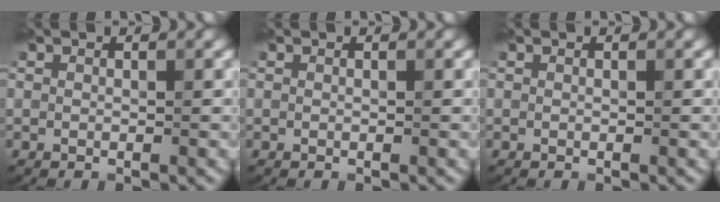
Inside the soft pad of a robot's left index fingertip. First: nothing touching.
{"total": 0.0}
{"total": 0.0}